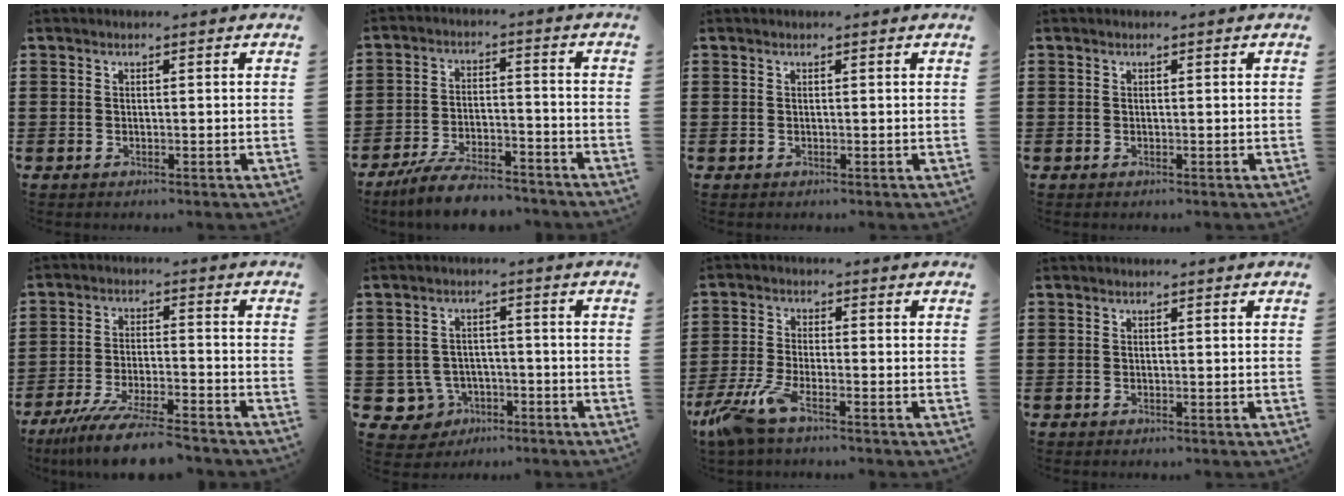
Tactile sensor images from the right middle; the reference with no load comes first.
{"total": 7.0, "force": [-6.5, 1.2, 2.3], "torque": [-0.043, 0.010, -0.123]}
{"total": 0.0}
{"total": 0.0}
{"total": 8.5, "force": [-7.4, 0.4, 4.1], "torque": [-0.082, -0.004, -0.140]}
{"total": 4.2, "force": [-2.3, 3.4, 1.2], "torque": [-0.048, 0.003, -0.048]}
{"total": 6.8, "force": [-4.4, 1.5, 5.0], "torque": [-0.133, -0.021, -0.090]}
{"total": 0.0}